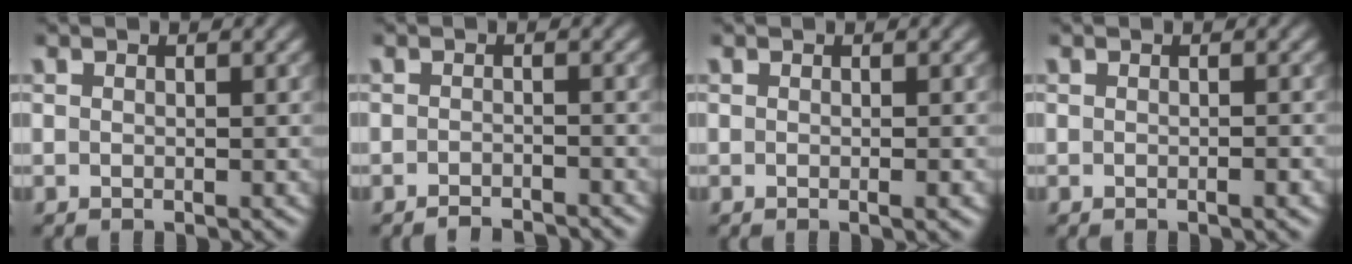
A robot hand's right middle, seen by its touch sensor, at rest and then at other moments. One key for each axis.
{"total": 2.1, "fx": -2.0, "fy": 0.3, "fz": 0.6, "tx": 0.003, "ty": 0.003, "tz": -0.030}
{"total": 1.1, "fx": -0.2, "fy": 0.2, "fz": 1.1, "tx": -0.009, "ty": 0.000, "tz": -0.004}
{"total": 0.9, "fx": -0.4, "fy": 0.1, "fz": 0.8, "tx": -0.010, "ty": 0.002, "tz": -0.005}